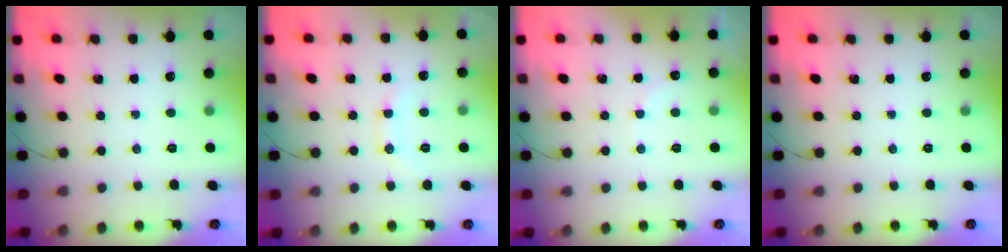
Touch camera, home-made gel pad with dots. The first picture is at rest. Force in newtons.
{"total": 6.6, "press": 6.5, "slide": 1.4}
{"total": 5.5, "press": 5.4, "slide": 0.9}
{"total": 0.0}